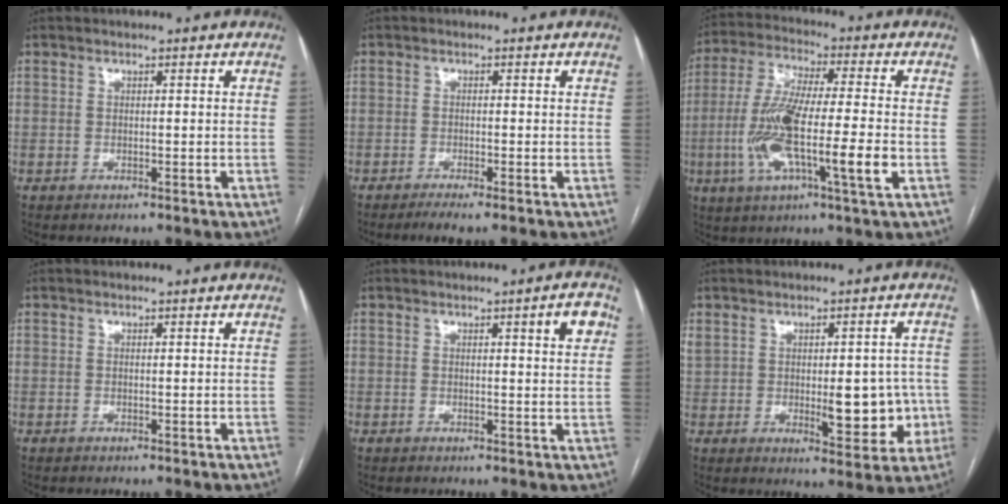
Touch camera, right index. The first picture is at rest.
{"total": 2.6, "force": [-1.8, 0.0, 1.9], "torque": [-0.029, -0.004, -0.032]}
{"total": 15.7, "force": [-3.5, 1.4, 15.2], "torque": [-0.296, -0.007, -0.066]}
{"total": 0.0}
{"total": 3.8, "force": [1.5, 0.3, 3.5], "torque": [-0.041, -0.003, 0.018]}
{"total": 12.1, "force": [-0.2, 6.0, 10.5], "torque": [-0.157, 0.020, 0.023]}